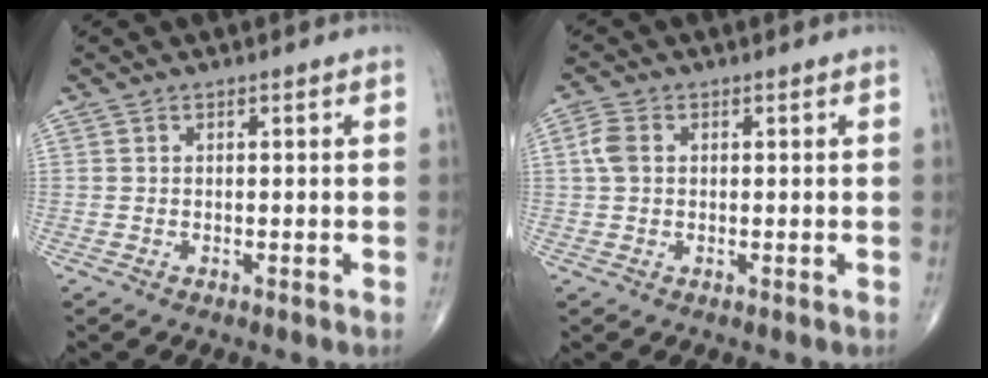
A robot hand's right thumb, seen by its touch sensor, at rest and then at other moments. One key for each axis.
{"total": 3.4, "fx": 0.5, "fy": 2.4, "fz": 2.3, "tx": -0.057, "ty": 0.009, "tz": 0.007}